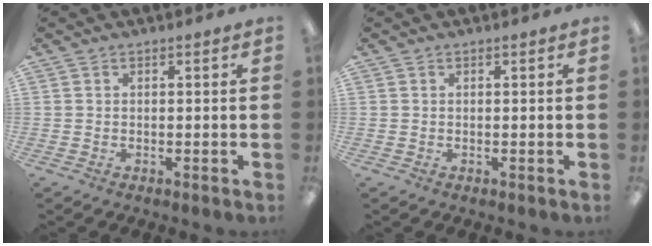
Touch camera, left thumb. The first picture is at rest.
{"total": 0.0}